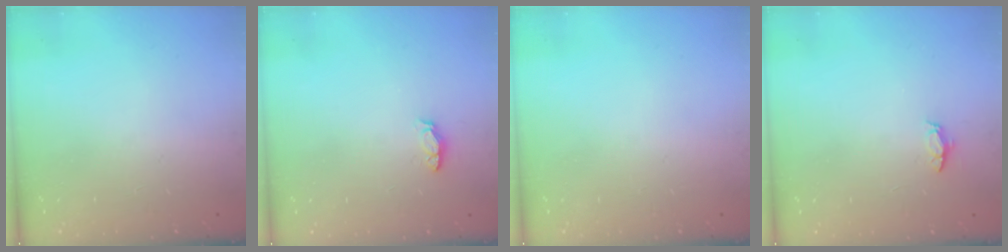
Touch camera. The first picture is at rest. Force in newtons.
{"total": 4.7, "press": 4.4, "slide": 1.6}
{"total": 0.0}
{"total": 3.1, "press": 3.1, "slide": 0.3}